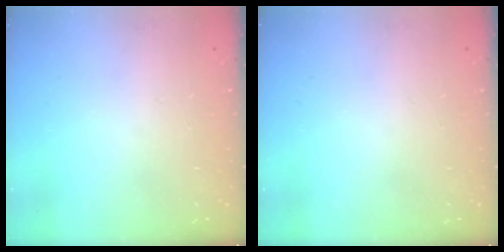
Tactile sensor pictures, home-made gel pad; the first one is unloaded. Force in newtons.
{"total": 0.0}